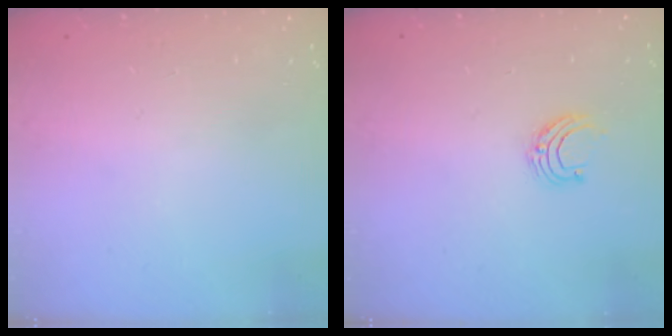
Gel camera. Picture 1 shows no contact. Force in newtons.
{"total": 5.0, "press": 5.0, "slide": 0.5}